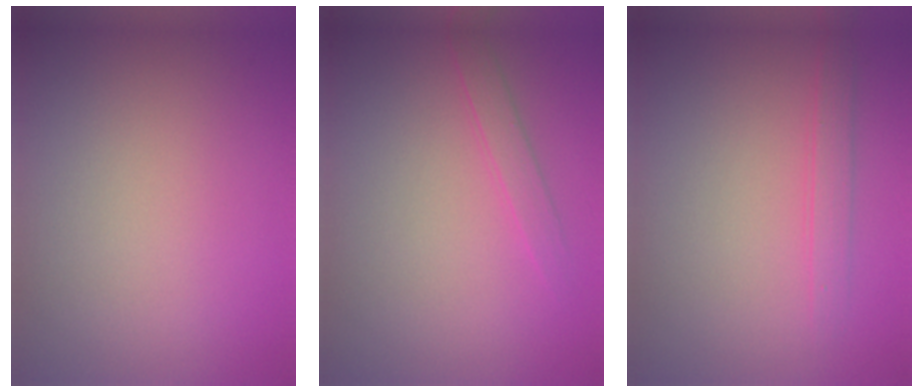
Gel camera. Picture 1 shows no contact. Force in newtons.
{"total": 1.4, "press": 1.4, "slide": 0.0}
{"total": 1.5, "press": 1.5, "slide": 0.1}